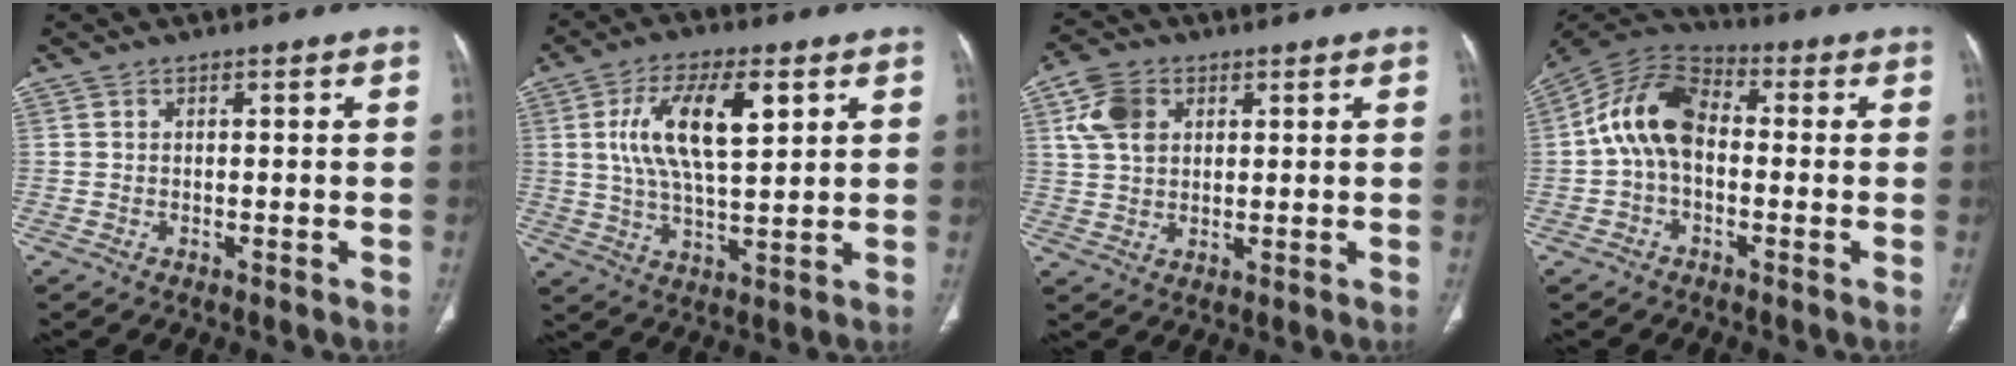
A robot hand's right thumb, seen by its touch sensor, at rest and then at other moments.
{"total": 13.9, "force": [4.4, 5.6, 12.0], "torque": [-0.215, -0.006, 0.081]}
{"total": 7.4, "force": [2.6, 5.3, 4.4], "torque": [-0.076, 0.001, 0.050]}
{"total": 12.1, "force": [-0.2, 8.1, 9.0], "torque": [-0.158, 0.033, -0.019]}